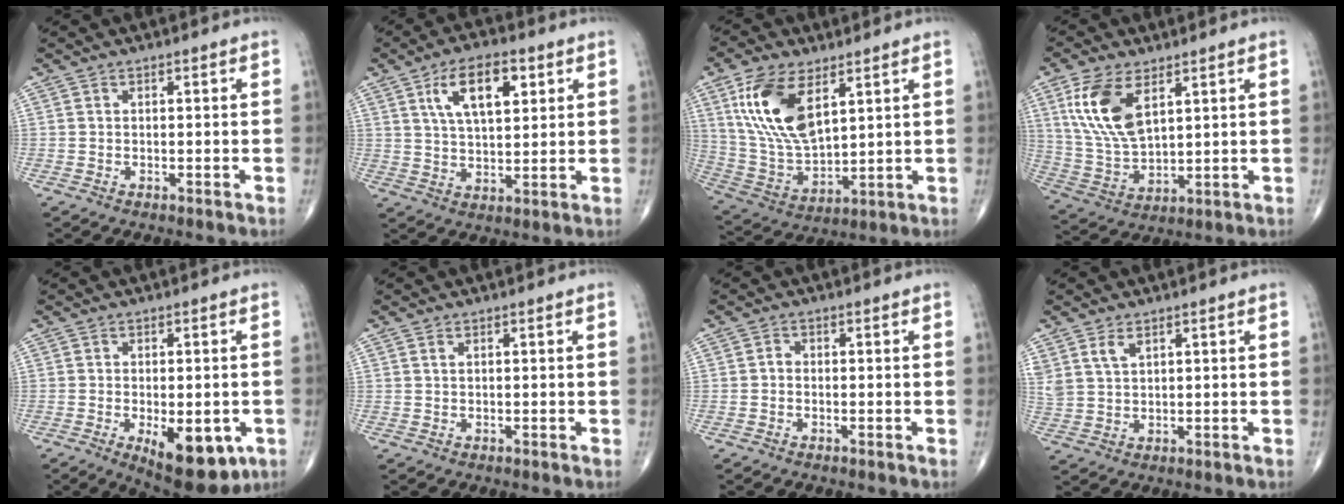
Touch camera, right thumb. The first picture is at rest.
{"total": 11.1, "force": [4.5, 5.2, 8.7], "torque": [-0.132, -0.012, 0.082]}
{"total": 16.1, "force": [6.9, 7.9, 12.3], "torque": [-0.233, -0.025, 0.145]}
{"total": 13.0, "force": [5.6, 6.4, 9.8], "torque": [-0.197, -0.017, 0.121]}
{"total": 12.0, "force": [-4.1, 5.5, 9.9], "torque": [-0.119, -0.008, -0.045]}
{"total": 0.7, "force": [0.4, 0.3, 0.5], "torque": [-0.013, 0.005, 0.009]}
{"total": 1.0, "force": [-0.3, 0.8, 0.6], "torque": [-0.003, 0.003, -0.009]}
{"total": 4.6, "force": [2.6, 2.6, 2.7], "torque": [-0.054, -0.007, 0.062]}